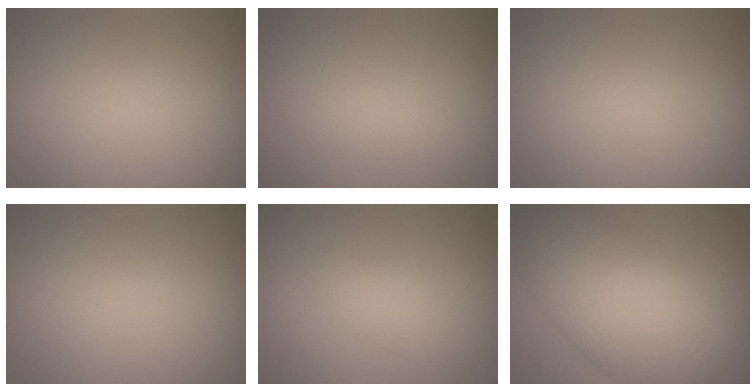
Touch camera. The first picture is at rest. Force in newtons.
{"total": 1.1, "press": 1.1, "slide": 0.0}
{"total": 0.0}
{"total": 0.0}
{"total": 1.5, "press": 1.5, "slide": 0.1}
{"total": 12.1, "press": 12.1, "slide": 0.2}